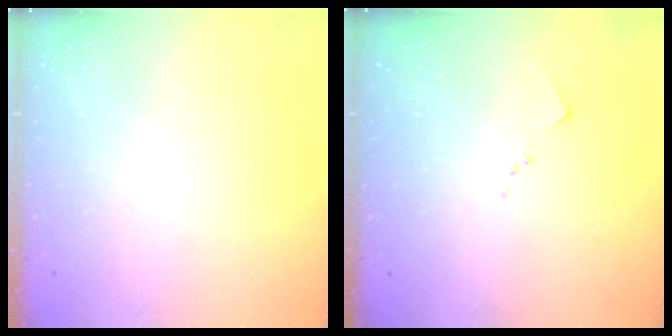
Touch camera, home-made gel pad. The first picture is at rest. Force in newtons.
{"total": 3.9, "press": 3.9, "slide": 0.5}